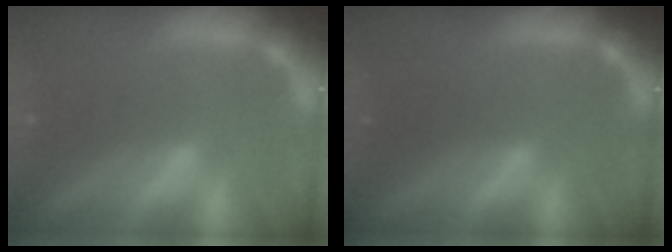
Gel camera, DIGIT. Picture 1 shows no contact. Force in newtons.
{"total": 0.9}